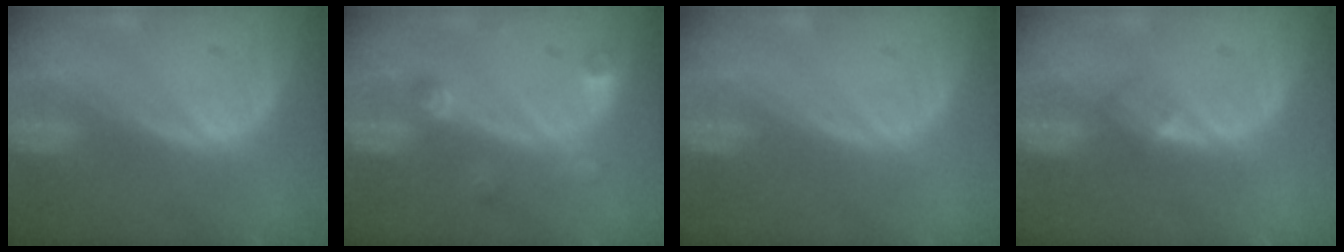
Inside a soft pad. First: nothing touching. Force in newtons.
{"total": 3.3, "press": 3.0, "slide": 1.2}
{"total": 0.0}
{"total": 2.0, "press": 1.6, "slide": 1.1}